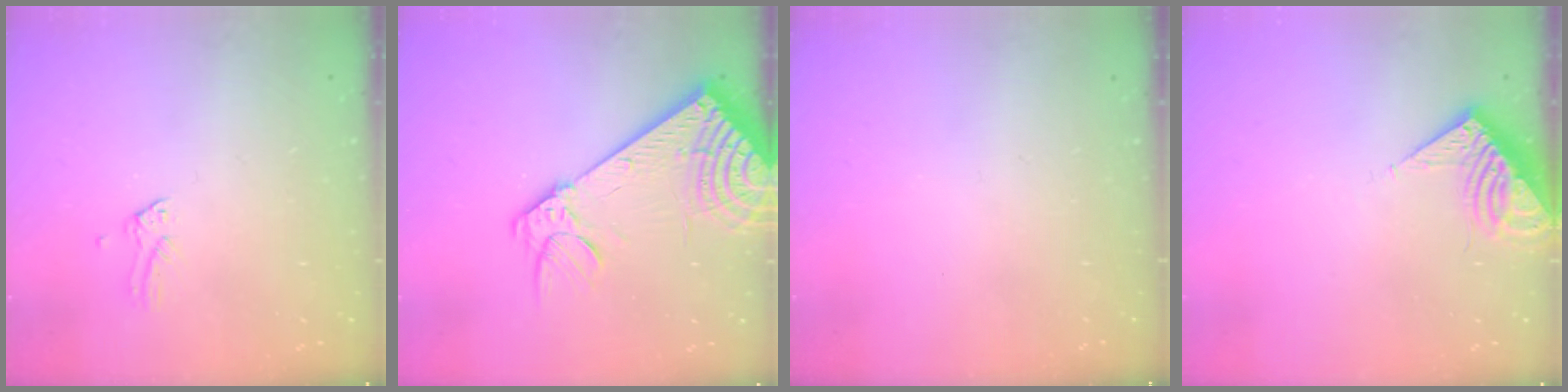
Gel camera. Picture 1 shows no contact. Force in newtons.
{"total": 17.7, "press": 17.3, "slide": 3.6}
{"total": 0.0}
{"total": 7.7, "press": 7.7, "slide": 0.5}